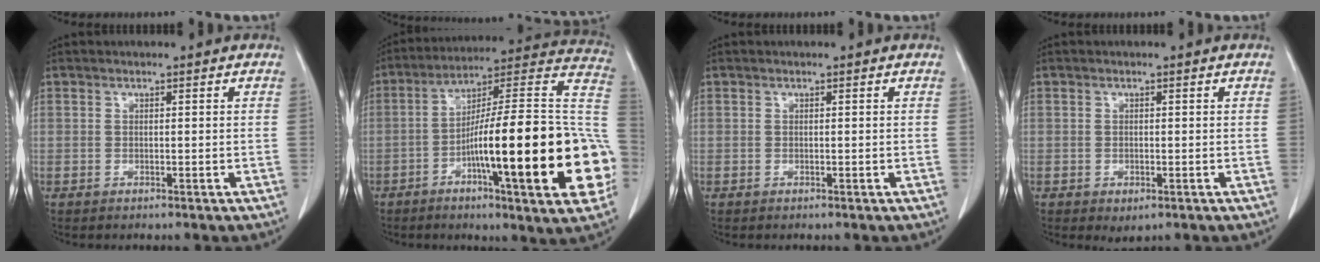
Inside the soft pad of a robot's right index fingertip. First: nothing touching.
{"total": 28.2, "force": [-6.9, 2.6, 27.2], "torque": [-0.317, 0.008, -0.112]}
{"total": 0.0}
{"total": 2.3, "force": [-1.1, 1.4, 1.5], "torque": [-0.016, -0.001, -0.001]}